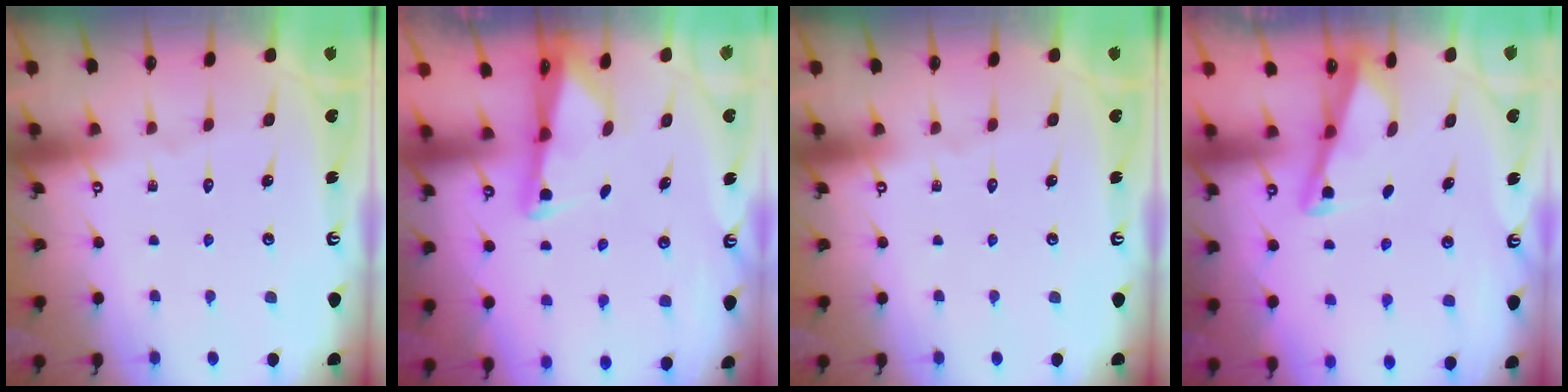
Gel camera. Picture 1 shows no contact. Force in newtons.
{"total": 2.0, "press": 2.0, "slide": 0.3}
{"total": 0.0}
{"total": 2.8, "press": 2.8, "slide": 0.4}